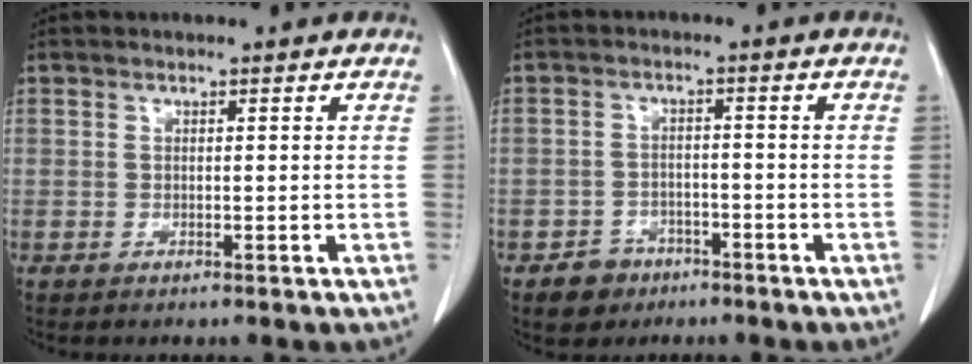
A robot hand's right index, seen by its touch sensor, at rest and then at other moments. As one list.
[{"total": 4.2, "force": [-2.6, 3.2, 0.6], "torque": [-0.006, 0.012, -0.036]}]